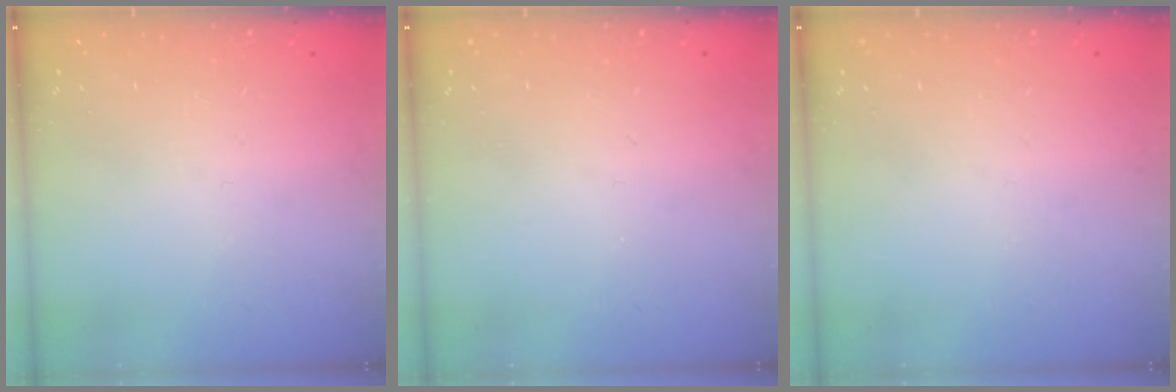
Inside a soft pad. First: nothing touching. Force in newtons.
{"total": 0.0}
{"total": 0.0}